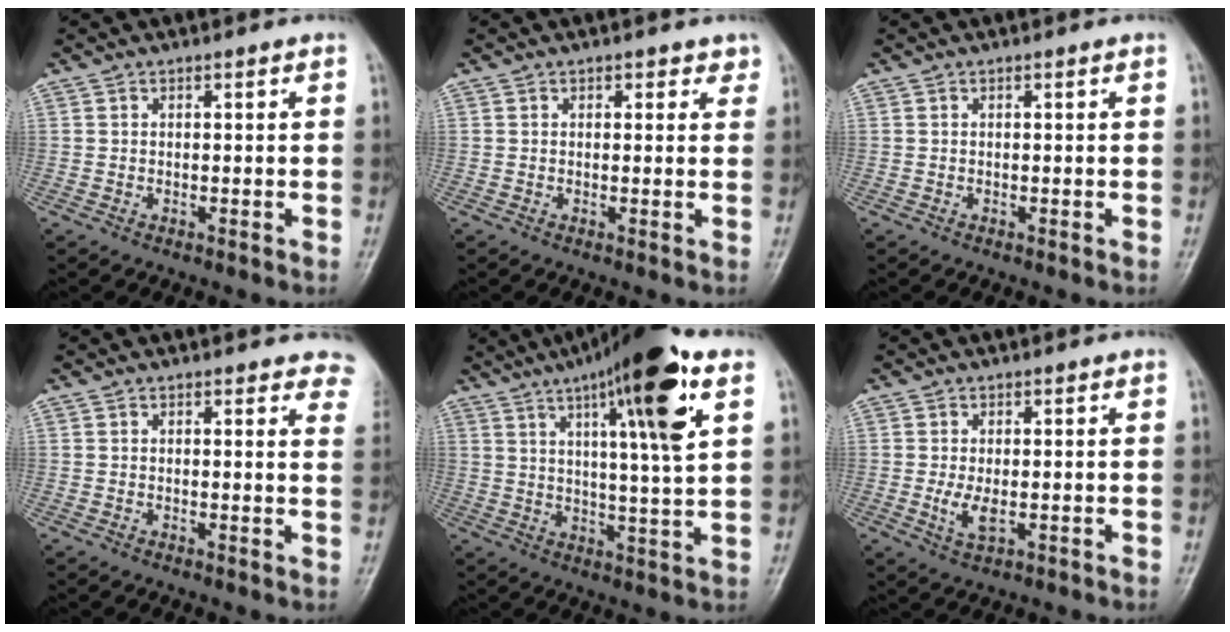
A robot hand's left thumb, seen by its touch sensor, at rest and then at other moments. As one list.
[{"total": 2.1, "force": [1.3, 1.4, 0.9], "torque": [0.014, -0.004, 0.011]}, {"total": 0.0}, {"total": 6.5, "force": [5.6, 2.3, 2.3], "torque": [0.016, -0.019, 0.041]}, {"total": 18.1, "force": [8.4, 2.7, 15.9], "torque": [-0.240, -0.016, 0.124]}, {"total": 3.5, "force": [-0.3, 1.7, 3.0], "torque": [-0.063, -0.009, -0.001]}]